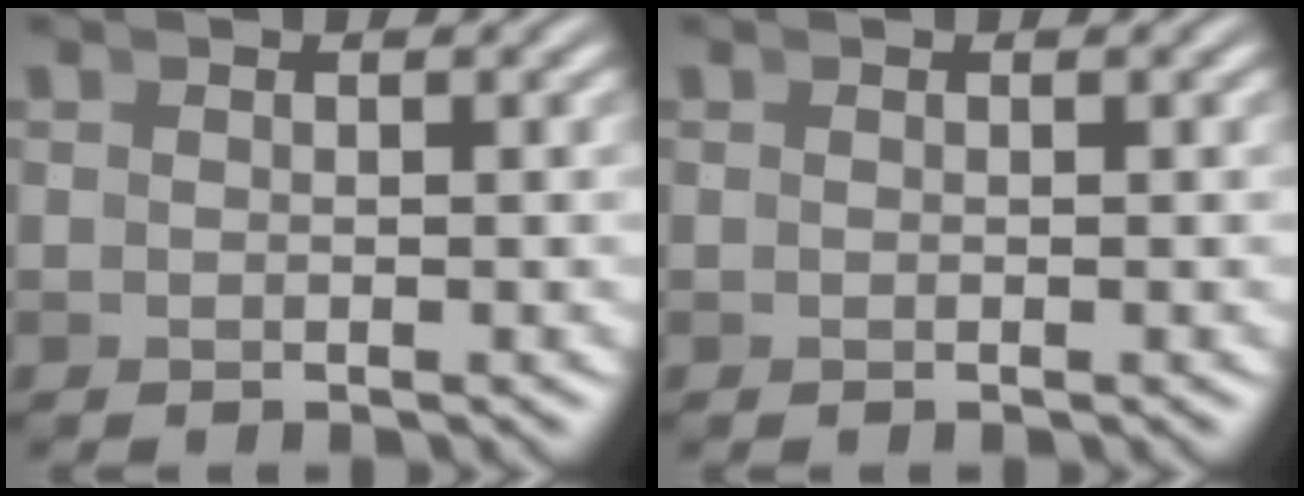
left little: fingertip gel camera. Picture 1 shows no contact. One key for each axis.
{"total": 0.0}